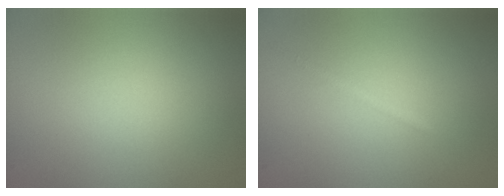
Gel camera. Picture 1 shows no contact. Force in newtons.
{"total": 0.8, "press": 0.8, "slide": 0.0}